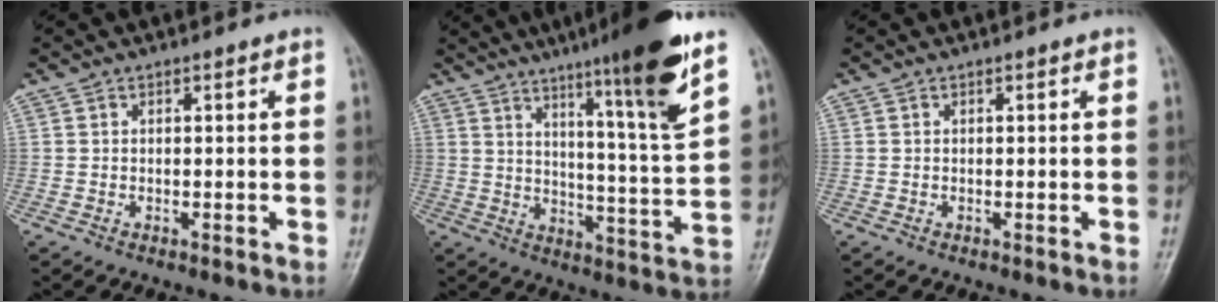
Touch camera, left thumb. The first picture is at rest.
{"total": 17.2, "force": [10.5, 0.6, 13.6], "torque": [-0.193, -0.055, 0.159]}
{"total": 0.0}